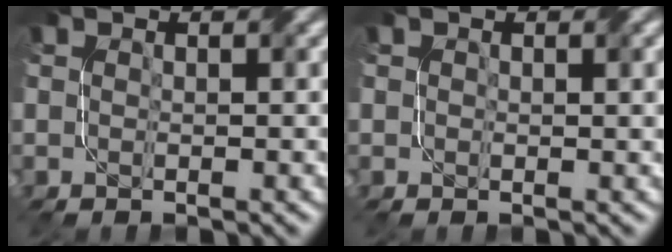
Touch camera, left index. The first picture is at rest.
{"total": 1.3, "force": [0.6, 0.8, 0.8], "torque": [-0.010, -0.001, 0.012]}